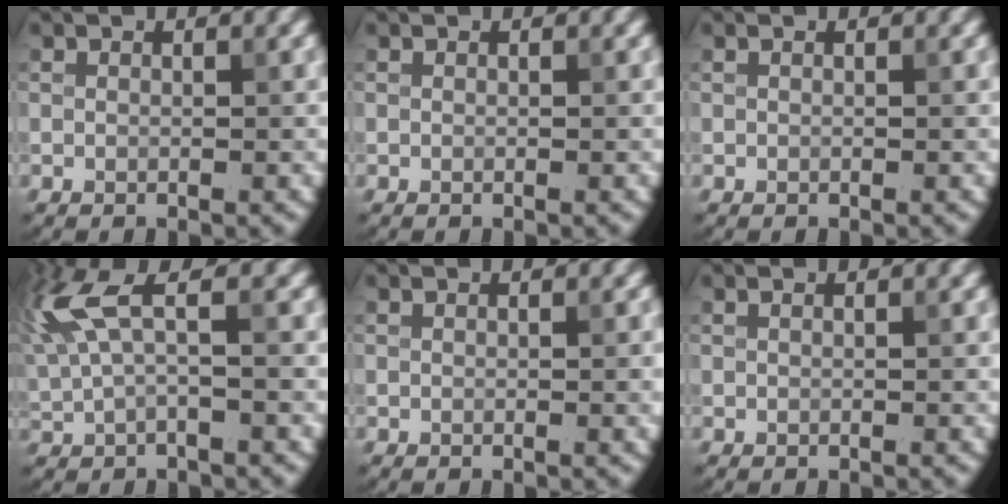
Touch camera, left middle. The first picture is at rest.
{"total": 0.0}
{"total": 0.0}
{"total": 5.1, "force": [2.0, 1.4, 4.5], "torque": [-0.112, 0.009, 0.038]}
{"total": 0.7, "force": [0.0, 0.1, 0.7], "torque": [-0.007, 0.000, 0.000]}
{"total": 0.0}